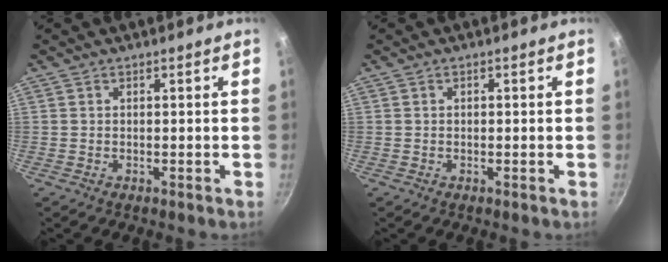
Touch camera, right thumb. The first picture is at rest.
{"total": 0.6, "force": [0.1, 0.4, 0.3], "torque": [-0.004, 0.004, 0.001]}